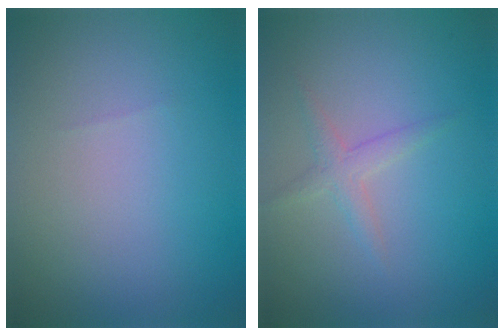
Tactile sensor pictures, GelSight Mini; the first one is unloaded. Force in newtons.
{"total": 1.6, "press": 1.6, "slide": 0.1}